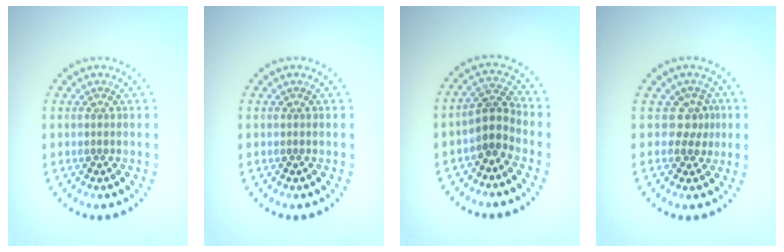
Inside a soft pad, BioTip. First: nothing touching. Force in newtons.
{"total": 0.0}
{"total": 2.5, "press": 2.0, "slide": 1.6}
{"total": 2.1, "press": 1.5, "slide": 1.5}